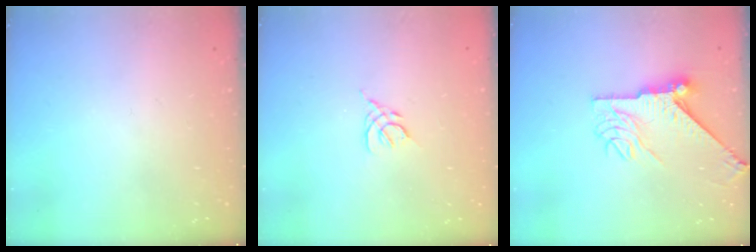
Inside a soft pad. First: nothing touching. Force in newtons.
{"total": 2.8, "press": 2.8, "slide": 0.7}
{"total": 10.8, "press": 10.7, "slide": 1.1}